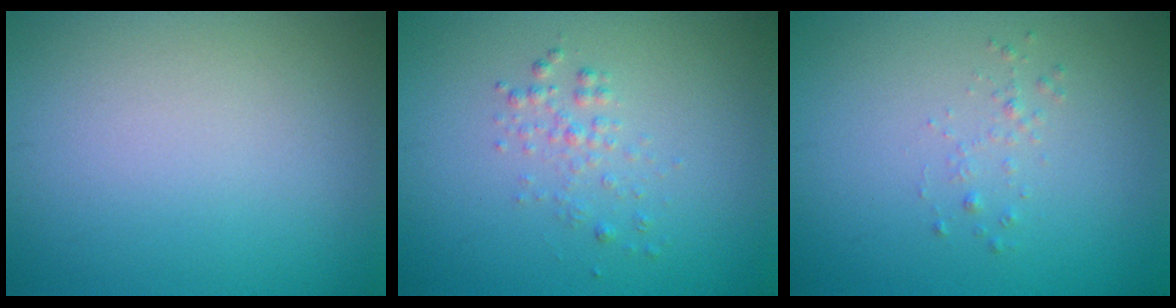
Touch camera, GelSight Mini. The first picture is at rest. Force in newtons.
{"total": 1.4, "press": 1.4, "slide": 0.0}
{"total": 0.8, "press": 0.8, "slide": 0.0}